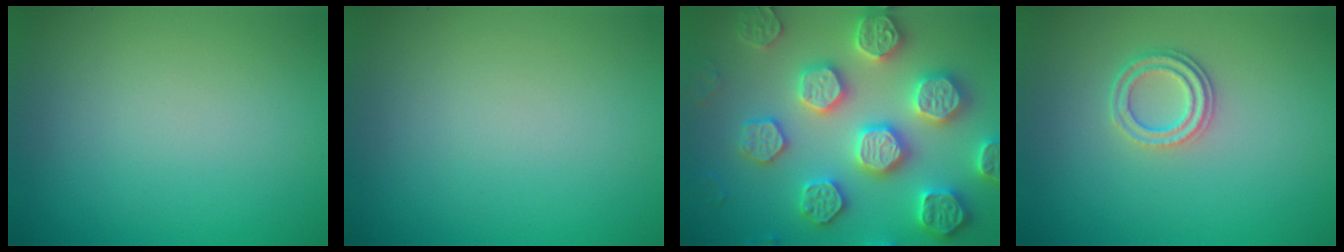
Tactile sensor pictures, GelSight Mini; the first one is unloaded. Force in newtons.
{"total": 0.0}
{"total": 8.0, "press": 7.8, "slide": 1.8}
{"total": 2.3, "press": 2.1, "slide": 1.0}